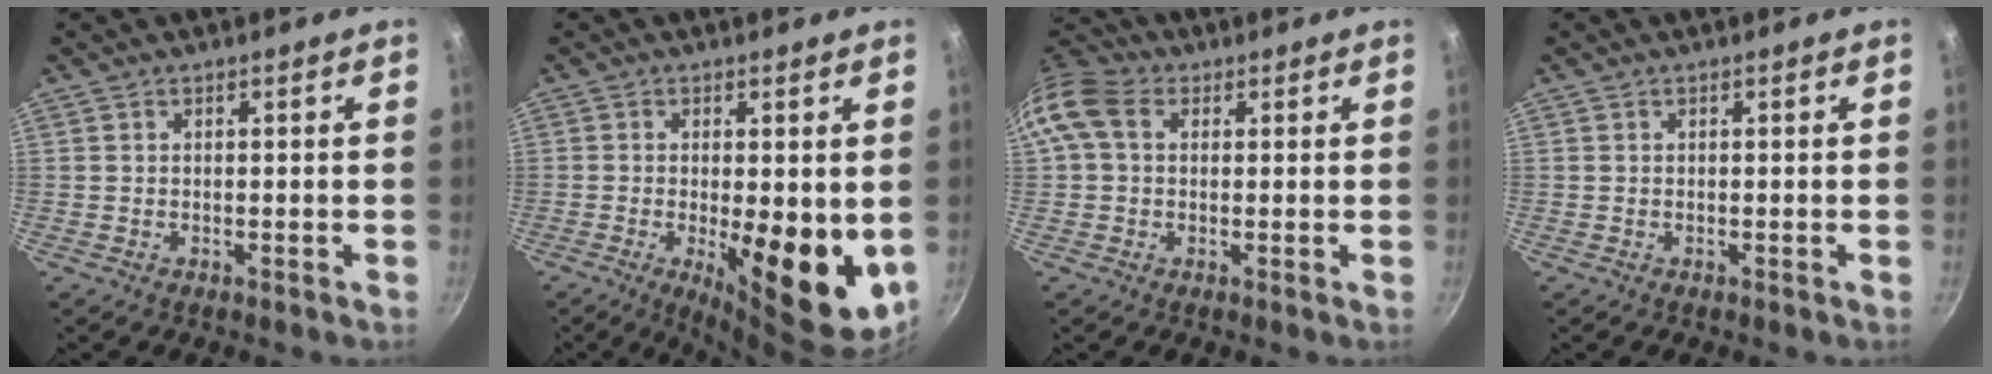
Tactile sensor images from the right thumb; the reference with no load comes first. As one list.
[{"total": 14.4, "force": [-2.0, 5.0, 13.3], "torque": [-0.168, -0.016, -0.017]}, {"total": 9.3, "force": [2.1, 6.8, 6.0], "torque": [-0.118, 0.020, 0.023]}, {"total": 0.0}]